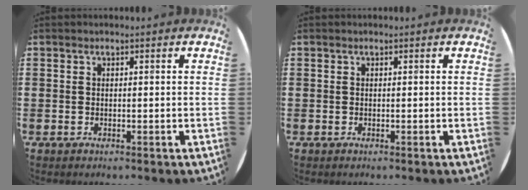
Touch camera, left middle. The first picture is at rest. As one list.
[{"total": 0.0}]